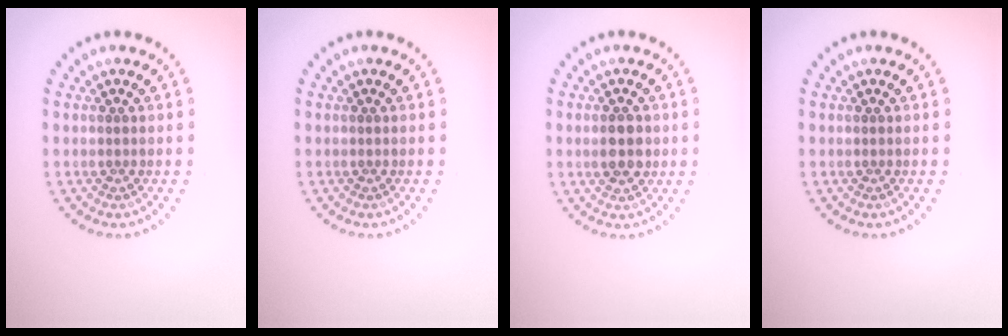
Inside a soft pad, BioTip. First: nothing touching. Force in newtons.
{"total": 0.0}
{"total": 2.8, "press": 2.8, "slide": 0.2}
{"total": 0.0}